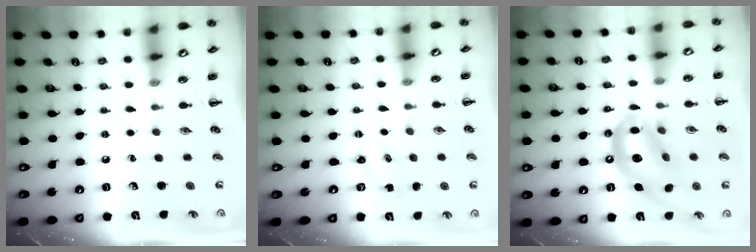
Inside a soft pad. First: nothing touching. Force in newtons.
{"total": 1.3, "press": 1.2, "slide": 0.4}
{"total": 13.8, "press": 13.3, "slide": 3.7}